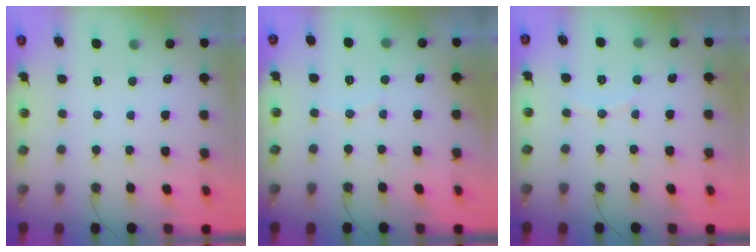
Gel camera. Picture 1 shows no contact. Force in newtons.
{"total": 3.1, "press": 3.0, "slide": 0.9}
{"total": 5.9, "press": 5.9, "slide": 0.6}